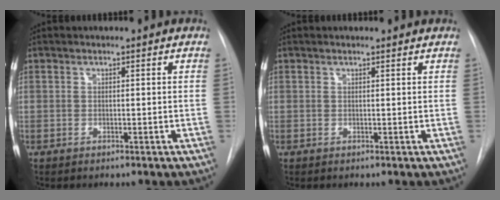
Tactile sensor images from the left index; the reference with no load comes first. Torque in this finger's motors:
{"motor_torque": [-0.23, -0.04, -0.63, -0.04]}